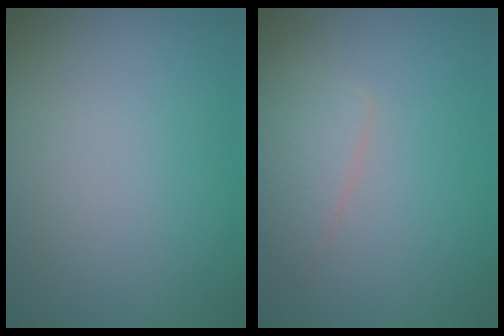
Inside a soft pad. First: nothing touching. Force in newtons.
{"total": 2.2, "press": 2.2, "slide": 0.0}